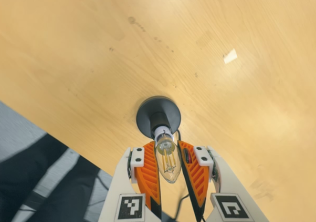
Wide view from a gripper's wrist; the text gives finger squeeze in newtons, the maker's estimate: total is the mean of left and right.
{"total": 12.7, "left": 12.1, "right": 13.3}